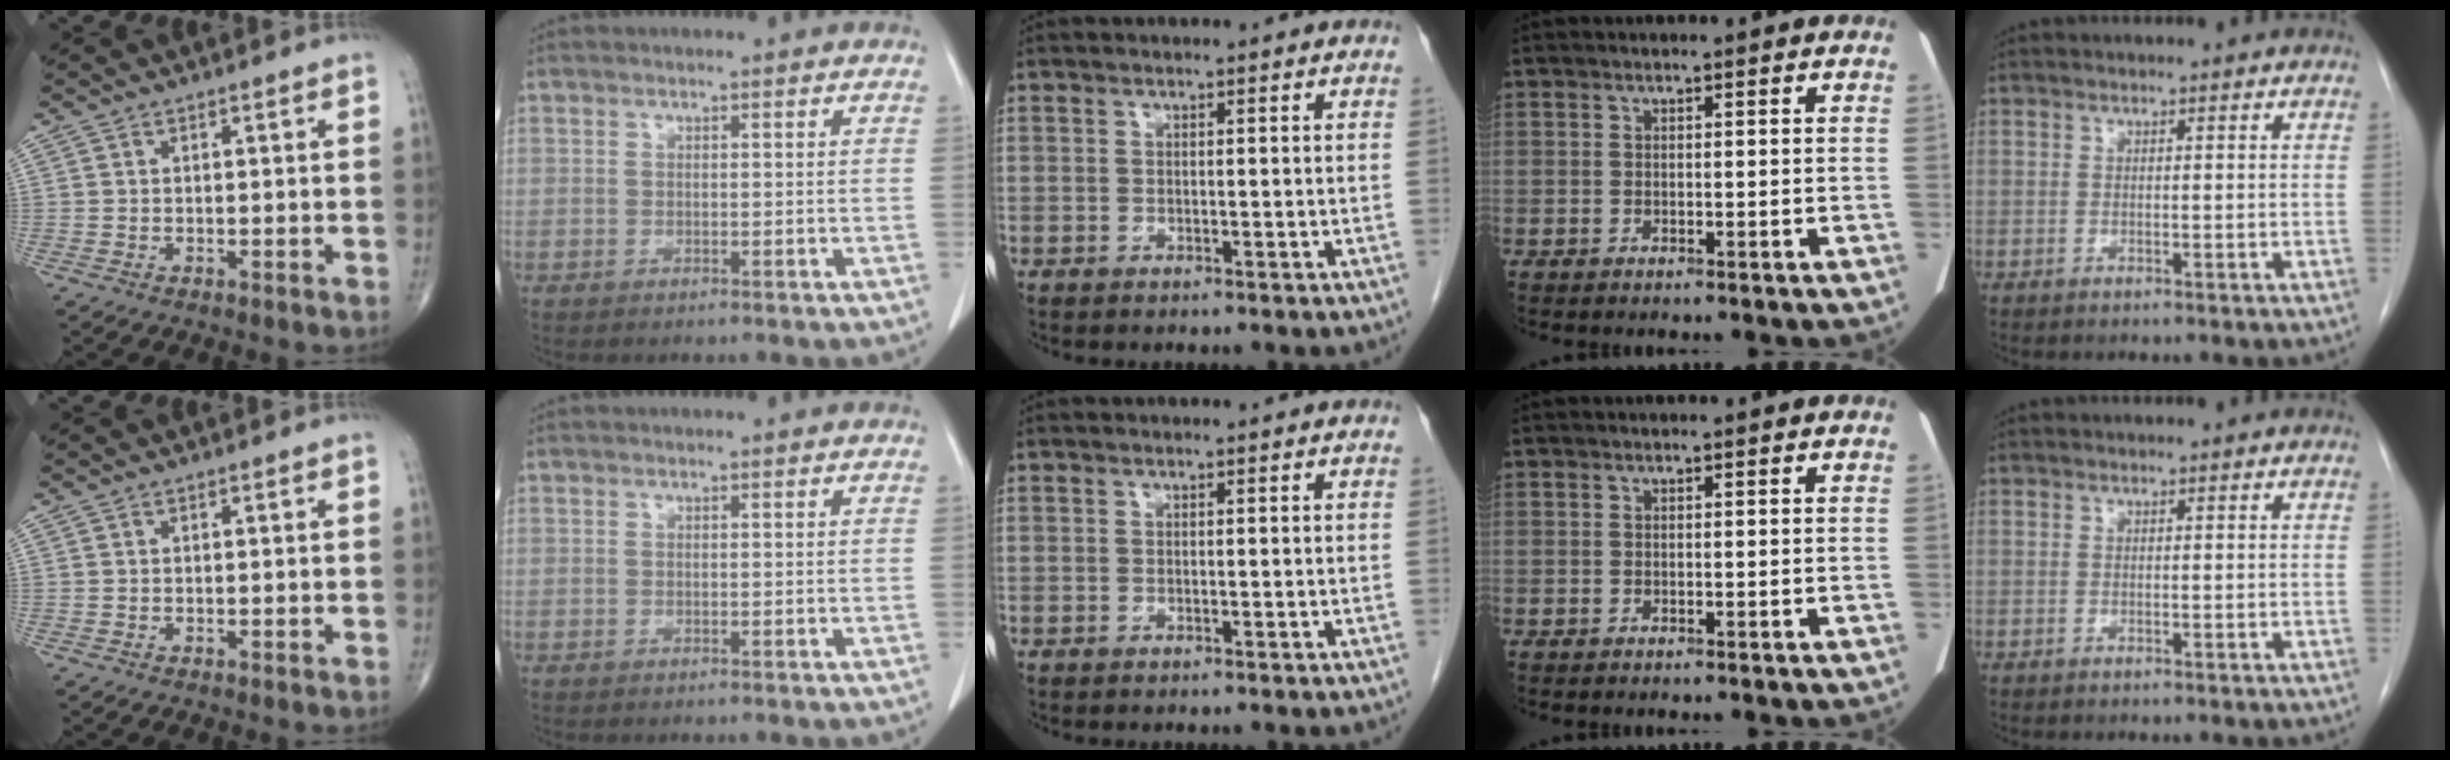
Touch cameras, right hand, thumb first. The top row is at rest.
{}